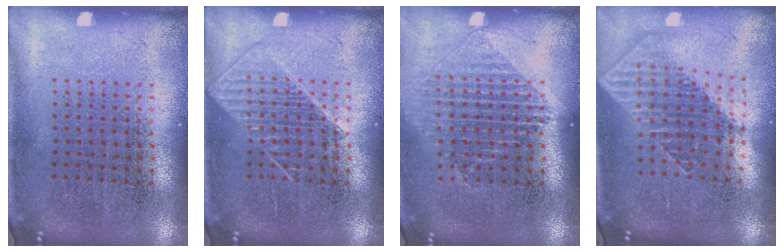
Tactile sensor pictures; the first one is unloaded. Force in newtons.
{"total": 1.7, "press": 1.7, "slide": 0.3}
{"total": 1.3, "press": 1.2, "slide": 0.5}
{"total": 1.8, "press": 1.5, "slide": 1.1}